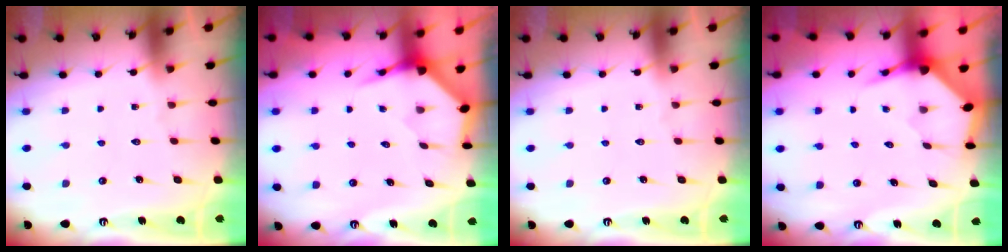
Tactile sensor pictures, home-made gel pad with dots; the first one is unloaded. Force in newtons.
{"total": 4.0, "press": 4.0, "slide": 0.4}
{"total": 0.0}
{"total": 3.5, "press": 3.4, "slide": 0.5}